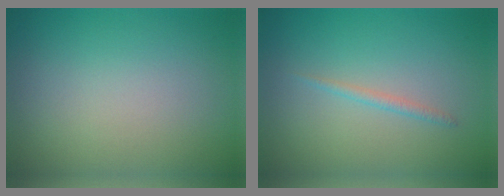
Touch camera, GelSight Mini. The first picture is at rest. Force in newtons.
{"total": 0.9, "press": 0.9, "slide": 0.1}